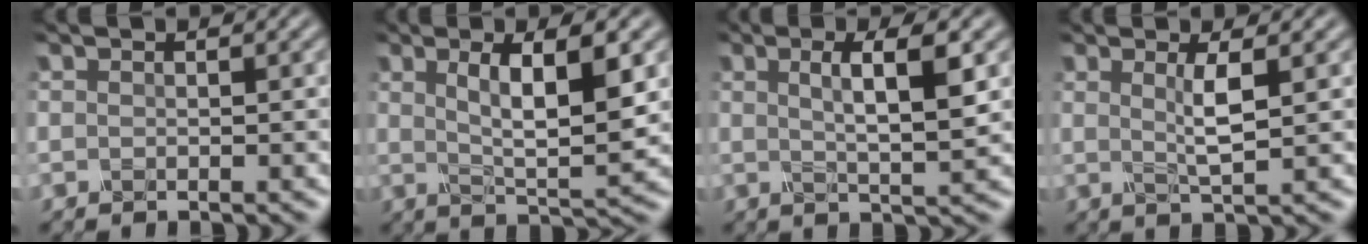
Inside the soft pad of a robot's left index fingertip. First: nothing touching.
{"total": 5.9, "force": [1.2, 1.4, 5.6], "torque": [-0.092, -0.005, 0.030]}
{"total": 4.6, "force": [0.8, 0.8, 4.5], "torque": [-0.074, 0.001, 0.020]}
{"total": 2.4, "force": [0.2, 0.2, 2.4], "torque": [-0.047, -0.004, 0.012]}